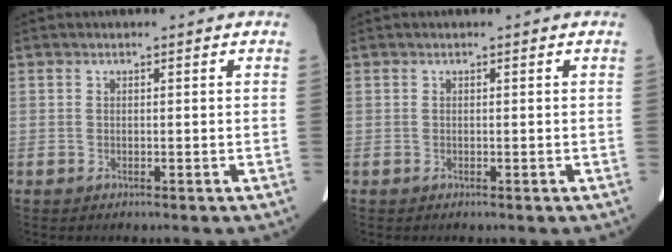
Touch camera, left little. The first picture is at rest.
{"total": 0.0}